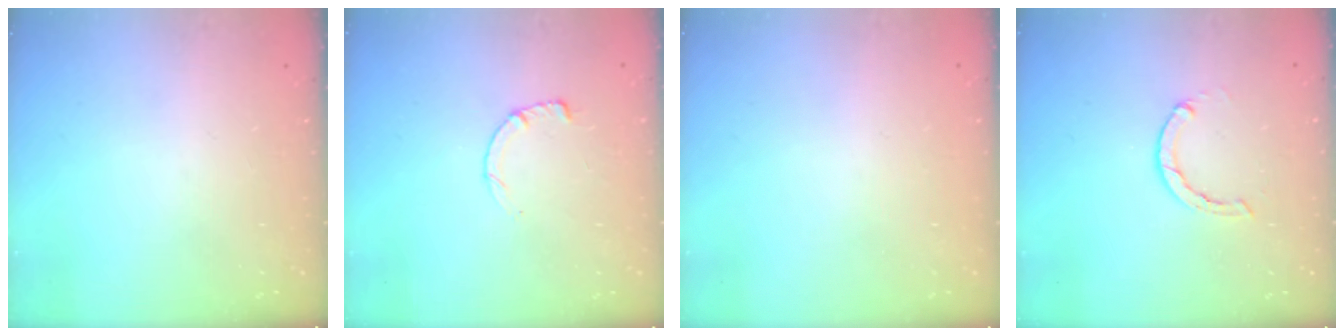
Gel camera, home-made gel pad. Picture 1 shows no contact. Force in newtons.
{"total": 3.4, "press": 3.4, "slide": 0.4}
{"total": 2.4, "press": 2.4, "slide": 0.2}
{"total": 2.1, "press": 2.1, "slide": 0.3}